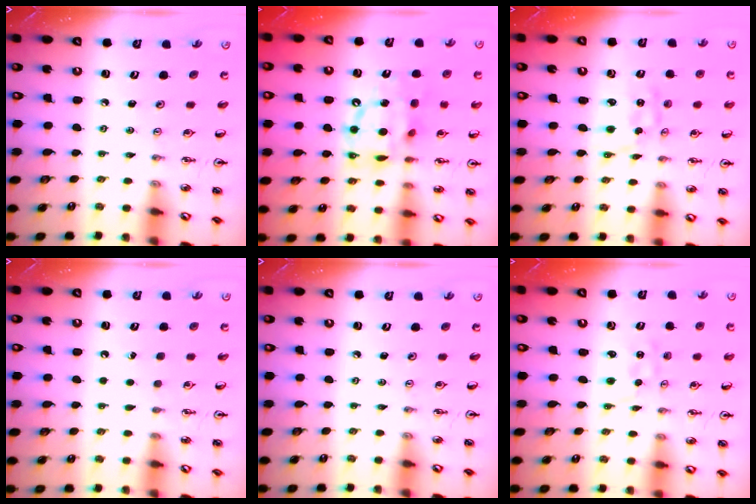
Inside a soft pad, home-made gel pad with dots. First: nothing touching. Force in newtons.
{"total": 12.8, "press": 12.8, "slide": 1.3}
{"total": 1.7, "press": 1.7, "slide": 0.1}
{"total": 1.4, "press": 1.4, "slide": 0.1}
{"total": 0.0}
{"total": 0.0}